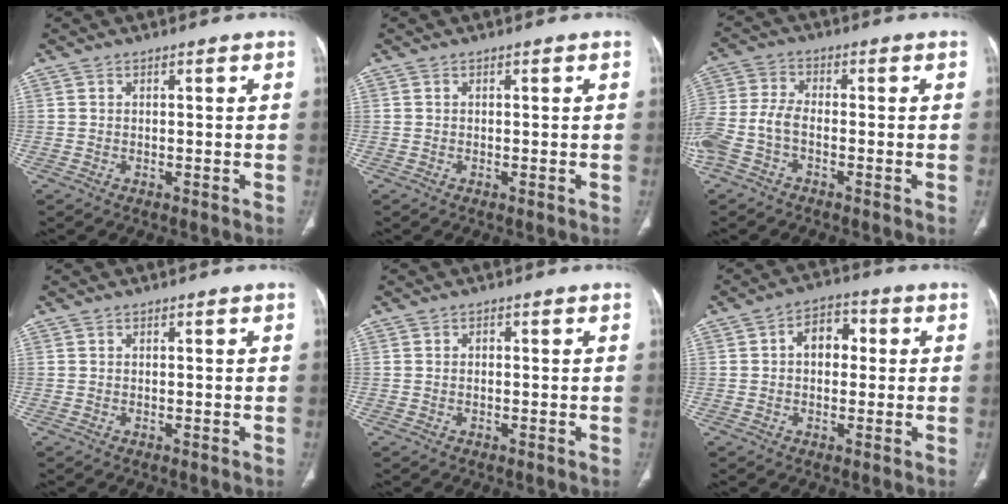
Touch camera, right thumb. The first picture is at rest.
{"total": 0.0}
{"total": 9.4, "force": [-3.3, 5.2, 7.1], "torque": [-0.172, 0.023, -0.070]}
{"total": 0.0}
{"total": 0.7, "force": [-0.1, 0.5, 0.5], "torque": [-0.009, 0.001, -0.003]}
{"total": 6.9, "force": [0.9, 4.7, 4.9], "torque": [-0.053, 0.019, 0.004]}